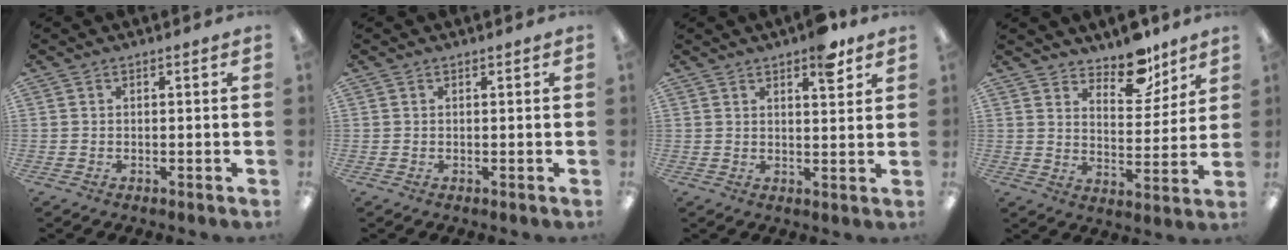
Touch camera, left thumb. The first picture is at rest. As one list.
[{"total": 0.0}, {"total": 6.4, "force": [4.4, 2.3, 4.0], "torque": [-0.041, -0.020, 0.069]}, {"total": 10.9, "force": [9.0, 4.8, 3.7], "torque": [-0.039, -0.063, 0.162]}]